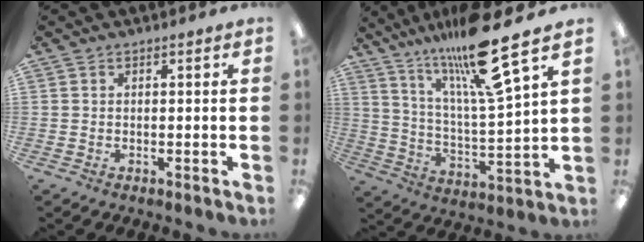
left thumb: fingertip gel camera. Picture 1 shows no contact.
{"total": 20.0, "force": [15.5, 1.7, 12.6], "torque": [-0.224, -0.092, 0.247]}